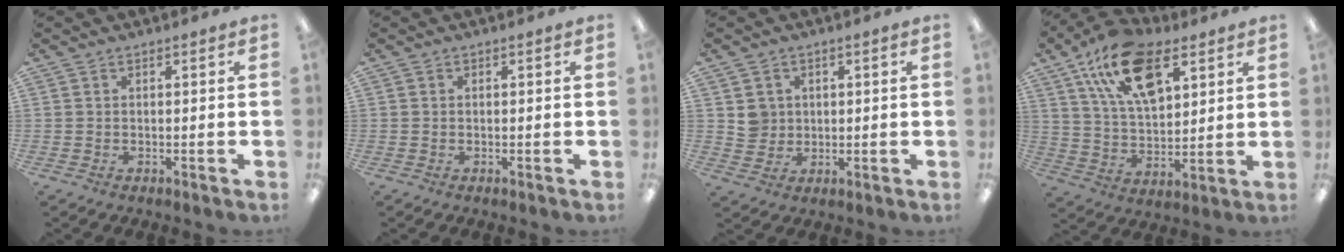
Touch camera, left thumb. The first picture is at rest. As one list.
[{"total": 0.0}, {"total": 4.4, "force": [1.2, 4.2, 0.6], "torque": [-0.001, 0.000, 0.017]}, {"total": 18.7, "force": [9.5, 9.9, 12.6], "torque": [-0.211, -0.023, 0.170]}]